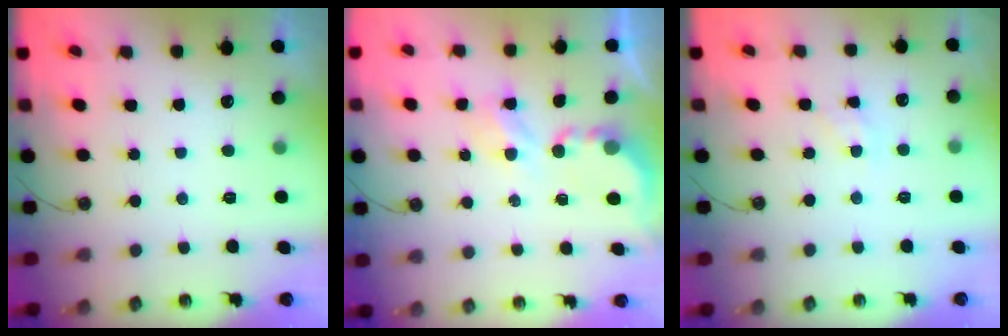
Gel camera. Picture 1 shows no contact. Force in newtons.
{"total": 4.0, "press": 4.0, "slide": 0.1}
{"total": 3.0, "press": 3.0, "slide": 0.2}